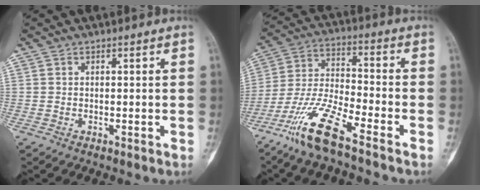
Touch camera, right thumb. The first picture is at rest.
{"total": 12.9, "force": [-8.9, 2.0, 9.1], "torque": [-0.202, 0.041, -0.177]}